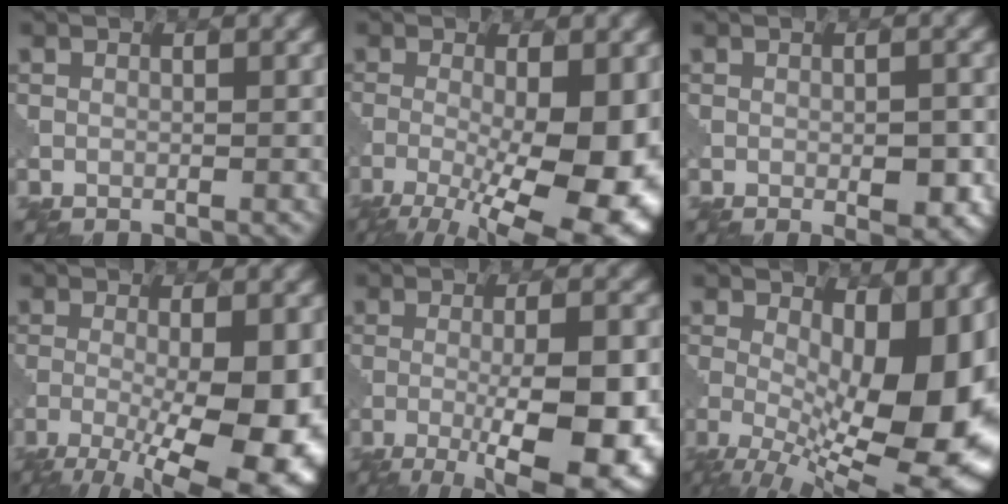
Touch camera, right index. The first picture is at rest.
{"total": 13.6, "force": [-3.8, 5.1, 12.0], "torque": [-0.191, -0.024, -0.046]}
{"total": 3.1, "force": [-0.8, 1.2, 2.8], "torque": [-0.038, -0.002, -0.008]}
{"total": 12.4, "force": [-4.0, 4.2, 10.9], "torque": [-0.171, -0.022, -0.053]}
{"total": 11.5, "force": [-3.7, 3.3, 10.4], "torque": [-0.154, -0.005, -0.050]}
{"total": 16.0, "force": [-1.8, 6.9, 14.3], "torque": [-0.200, -0.012, -0.017]}